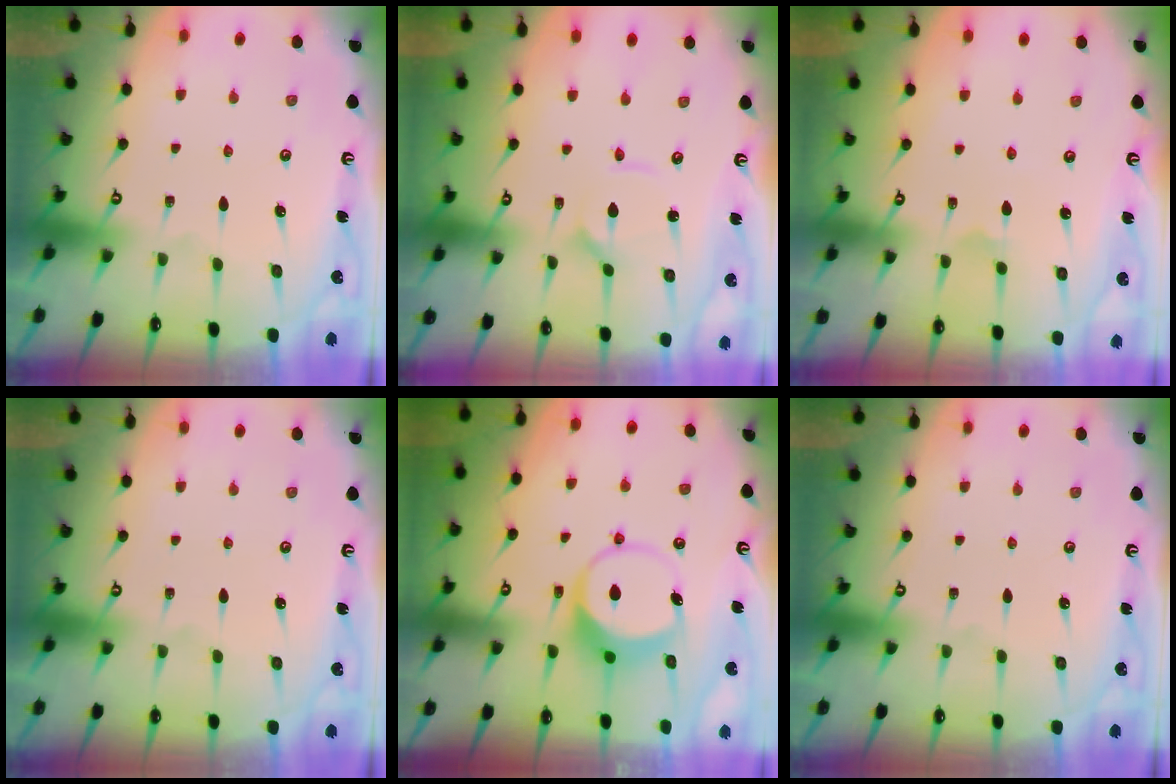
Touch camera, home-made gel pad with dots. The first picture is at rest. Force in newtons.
{"total": 2.0, "press": 2.0, "slide": 0.3}
{"total": 2.9, "press": 2.9, "slide": 0.6}
{"total": 0.0}
{"total": 8.8, "press": 8.7, "slide": 1.5}
{"total": 0.0}